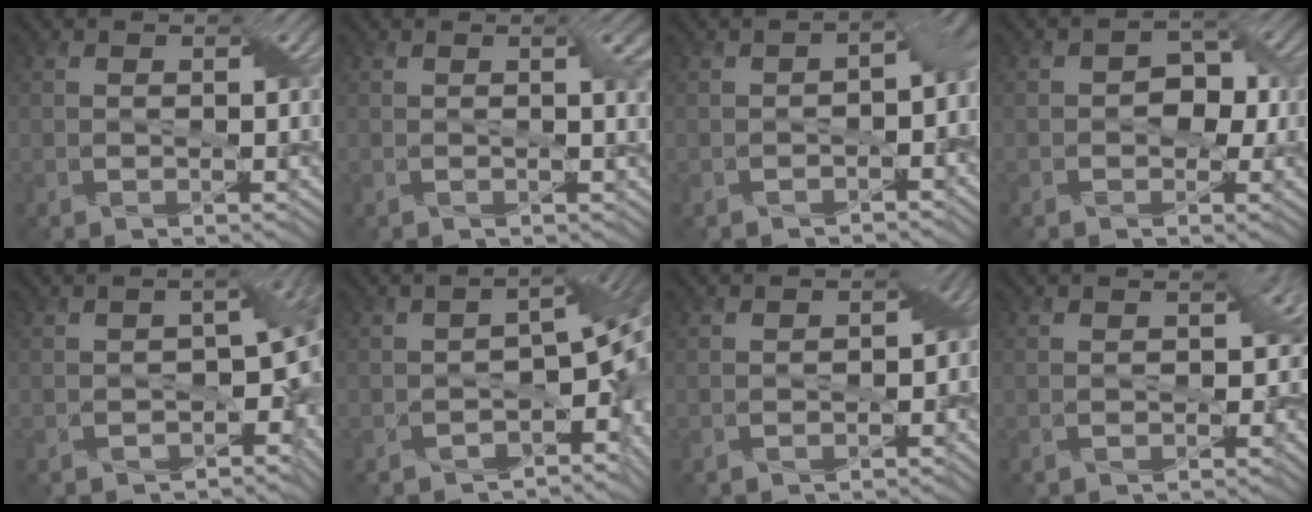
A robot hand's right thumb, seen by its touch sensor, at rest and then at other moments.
{"total": 2.2, "force": [0.2, 0.7, 2.0], "torque": [-0.026, -0.001, 0.002]}
{"total": 7.2, "force": [-2.4, 4.4, 5.2], "torque": [-0.045, -0.021, -0.034]}
{"total": 3.3, "force": [-0.4, 2.6, 2.1], "torque": [-0.011, 0.009, -0.018]}
{"total": 8.2, "force": [-3.0, 5.0, 5.8], "torque": [-0.047, -0.023, -0.033]}
{"total": 10.0, "force": [-4.3, 5.0, 7.5], "torque": [-0.080, -0.025, -0.051]}
{"total": 3.6, "force": [-1.4, 2.5, 2.1], "torque": [-0.020, -0.009, -0.026]}
{"total": 5.6, "force": [-1.1, 4.3, 3.5], "torque": [-0.010, -0.003, -0.018]}